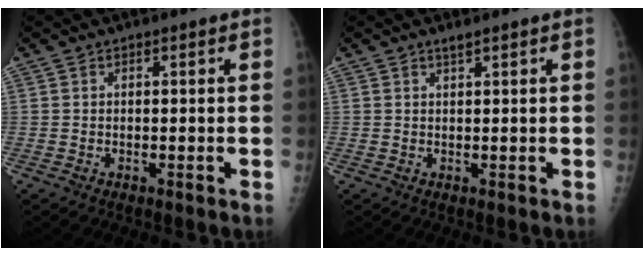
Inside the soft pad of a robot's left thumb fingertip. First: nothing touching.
{"total": 1.0, "force": [0.8, 0.0, 0.6], "torque": [-0.011, -0.003, 0.016]}